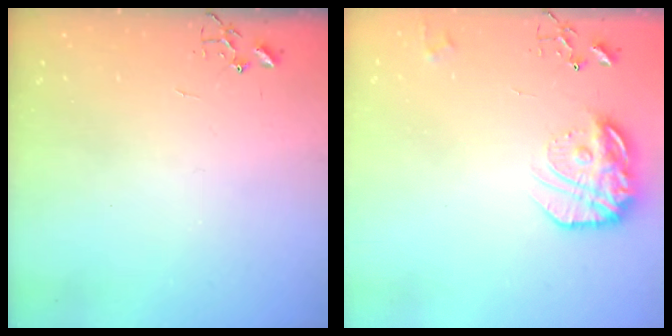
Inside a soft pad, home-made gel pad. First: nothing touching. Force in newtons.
{"total": 17.1, "press": 17.0, "slide": 1.2}